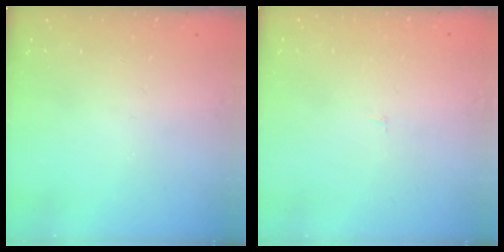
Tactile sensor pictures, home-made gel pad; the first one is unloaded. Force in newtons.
{"total": 1.6, "press": 1.6, "slide": 0.1}